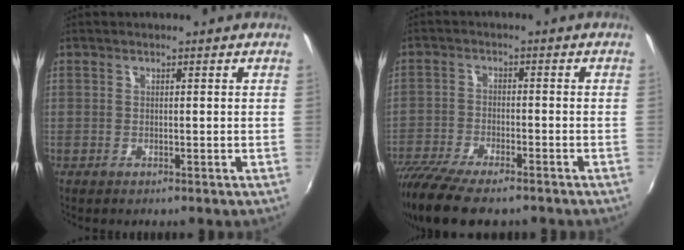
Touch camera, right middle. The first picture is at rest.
{"total": 14.5, "force": [-11.5, 3.9, 7.8], "torque": [-0.179, -0.052, -0.199]}